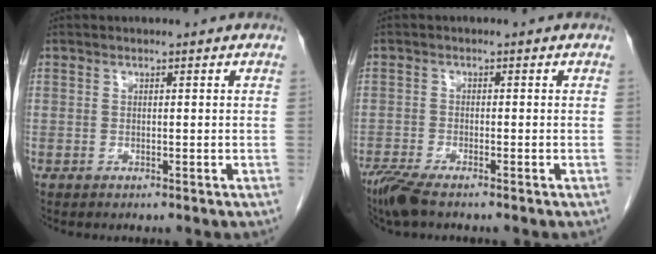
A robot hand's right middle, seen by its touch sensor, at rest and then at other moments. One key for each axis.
{"total": 4.1, "fx": -3.2, "fy": 0.3, "fz": 2.4, "tx": -0.054, "ty": -0.012, "tz": -0.064}